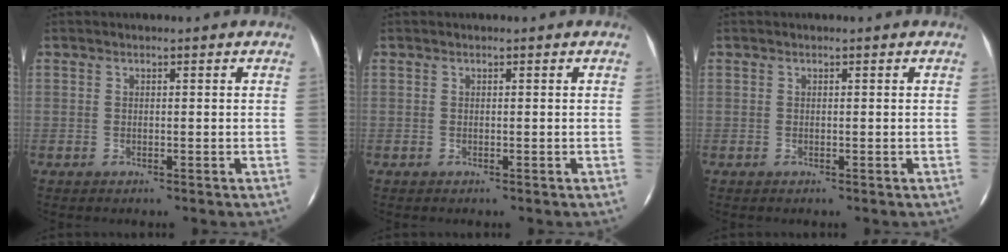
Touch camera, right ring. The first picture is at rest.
{"total": 0.0}
{"total": 0.0}